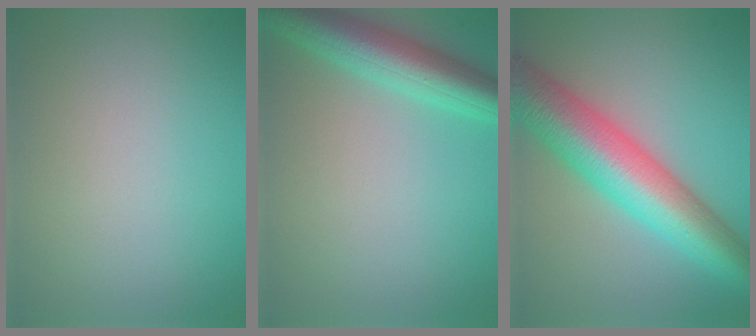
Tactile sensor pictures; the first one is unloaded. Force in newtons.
{"total": 5.9, "press": 5.9, "slide": 0.2}
{"total": 10.1, "press": 10.1, "slide": 0.2}